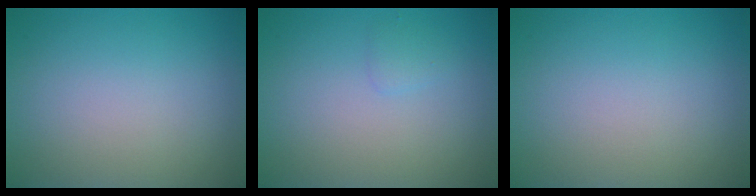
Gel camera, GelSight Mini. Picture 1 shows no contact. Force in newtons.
{"total": 0.8, "press": 0.7, "slide": 0.1}
{"total": 0.0}